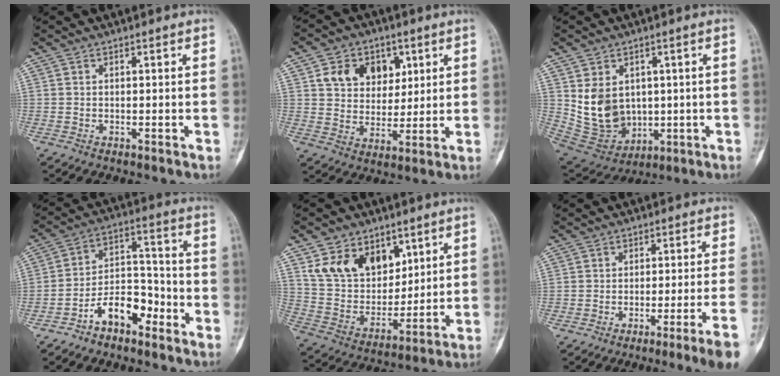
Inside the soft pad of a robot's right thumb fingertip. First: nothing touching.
{"total": 12.5, "force": [5.6, 9.4, 6.1], "torque": [-0.059, -0.026, 0.102]}
{"total": 11.9, "force": [1.5, 9.5, 6.9], "torque": [-0.094, -0.011, 0.060]}
{"total": 10.5, "force": [-6.4, 5.6, 6.1], "torque": [-0.091, 0.073, -0.121]}
{"total": 15.0, "force": [7.6, 10.3, 7.9], "torque": [-0.102, -0.039, 0.158]}
{"total": 9.9, "force": [-6.2, -1.4, 7.6], "torque": [-0.117, 0.032, -0.088]}